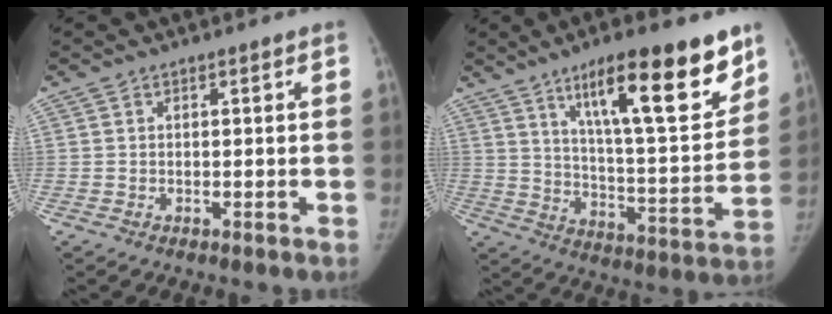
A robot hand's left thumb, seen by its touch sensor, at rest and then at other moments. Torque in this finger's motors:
{"motor_torque": [0.48, 0.58, 1.39, -1.38, 0.12]}